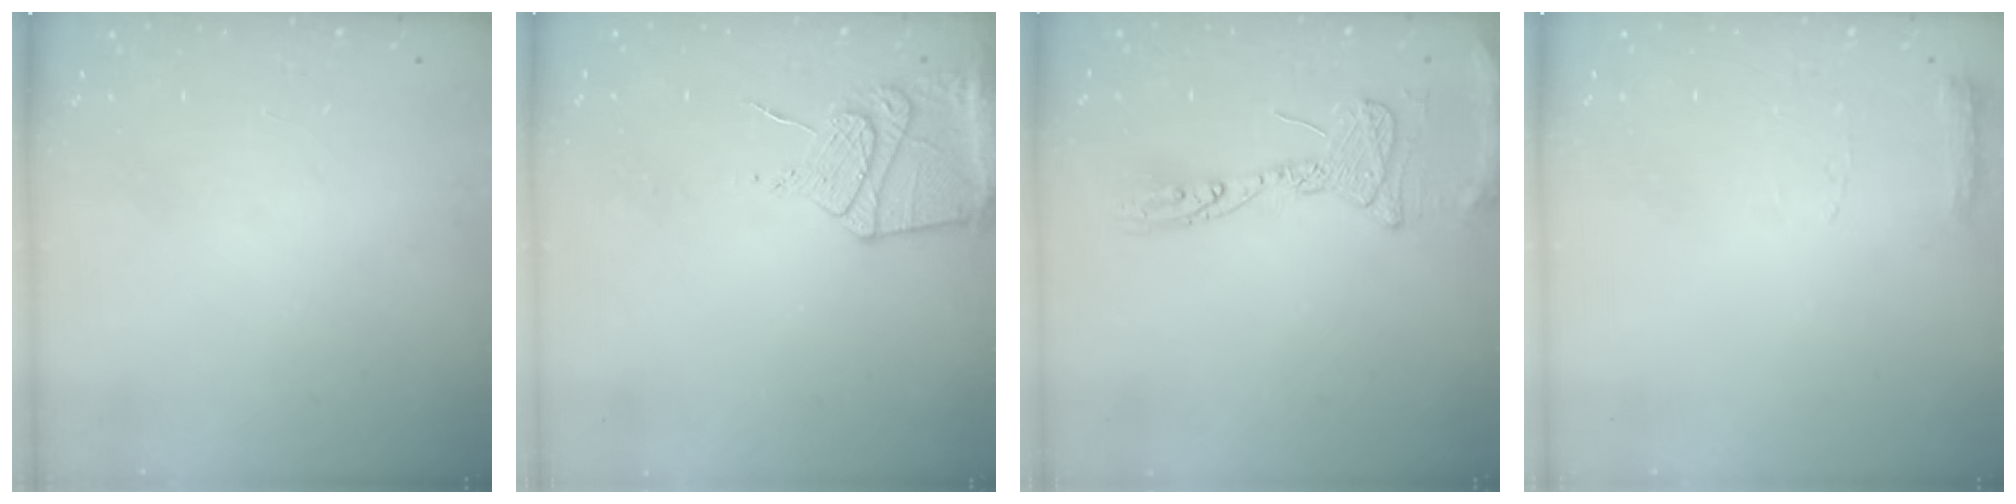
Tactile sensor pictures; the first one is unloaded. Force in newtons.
{"total": 13.2, "press": 13.1, "slide": 1.7}
{"total": 15.5, "press": 15.4, "slide": 1.2}
{"total": 5.6, "press": 5.6, "slide": 0.7}